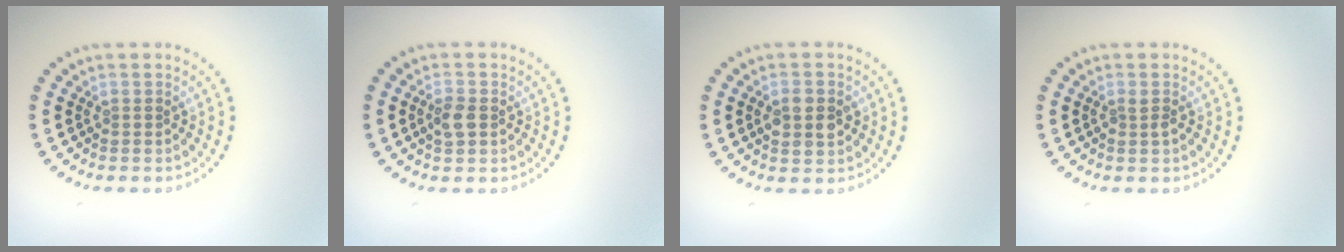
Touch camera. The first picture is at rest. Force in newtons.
{"total": 1.9, "press": 1.9, "slide": 0.2}
{"total": 2.8, "press": 2.8, "slide": 0.0}
{"total": 0.6, "press": 0.6, "slide": 0.1}